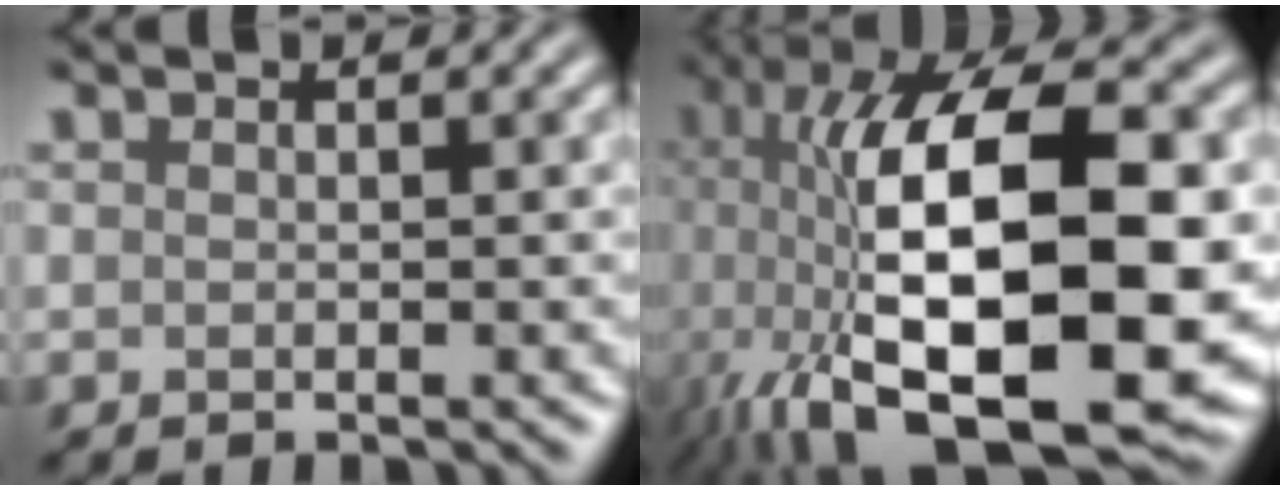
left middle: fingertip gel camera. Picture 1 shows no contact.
{"total": 18.8, "force": [-2.4, 7.9, 16.8], "torque": [-0.292, -0.003, -0.031]}